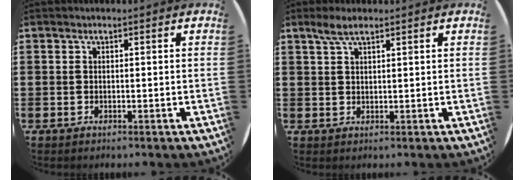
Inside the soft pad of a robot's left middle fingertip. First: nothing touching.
{"total": 2.8, "force": [2.0, 0.6, 1.8], "torque": [-0.037, 0.006, 0.036]}